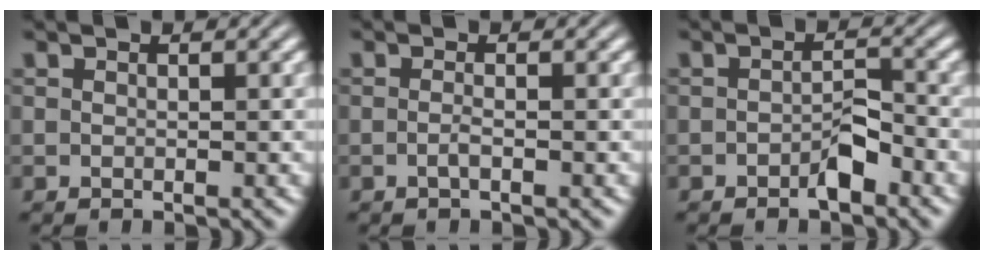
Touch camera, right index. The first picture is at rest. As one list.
[{"total": 1.1, "force": [-0.8, -0.4, 0.5], "torque": [-0.009, -0.005, -0.013]}, {"total": 1.8, "force": [-1.4, 0.0, 1.2], "torque": [-0.004, -0.003, -0.020]}]